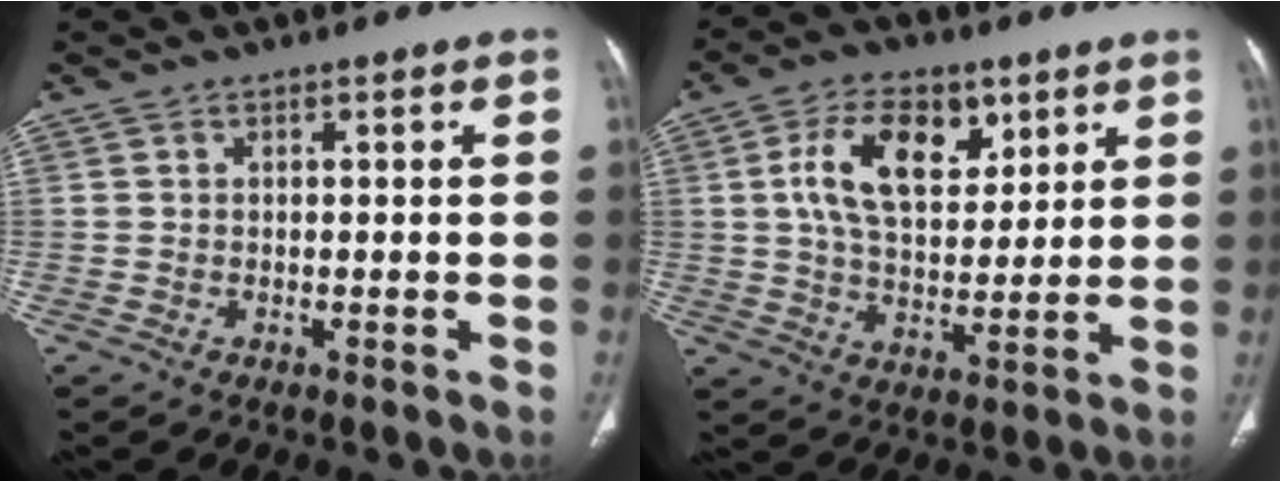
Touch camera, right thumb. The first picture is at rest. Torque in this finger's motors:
{"motor_torque": [0.47, 0.54, 0.16, 0.01, 0.28]}